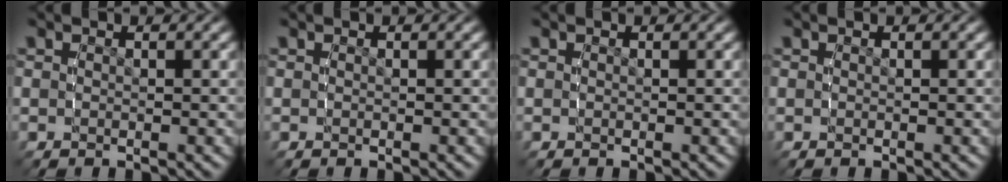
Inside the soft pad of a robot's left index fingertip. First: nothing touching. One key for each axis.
{"total": 0.0}
{"total": 0.0}
{"total": 0.0}